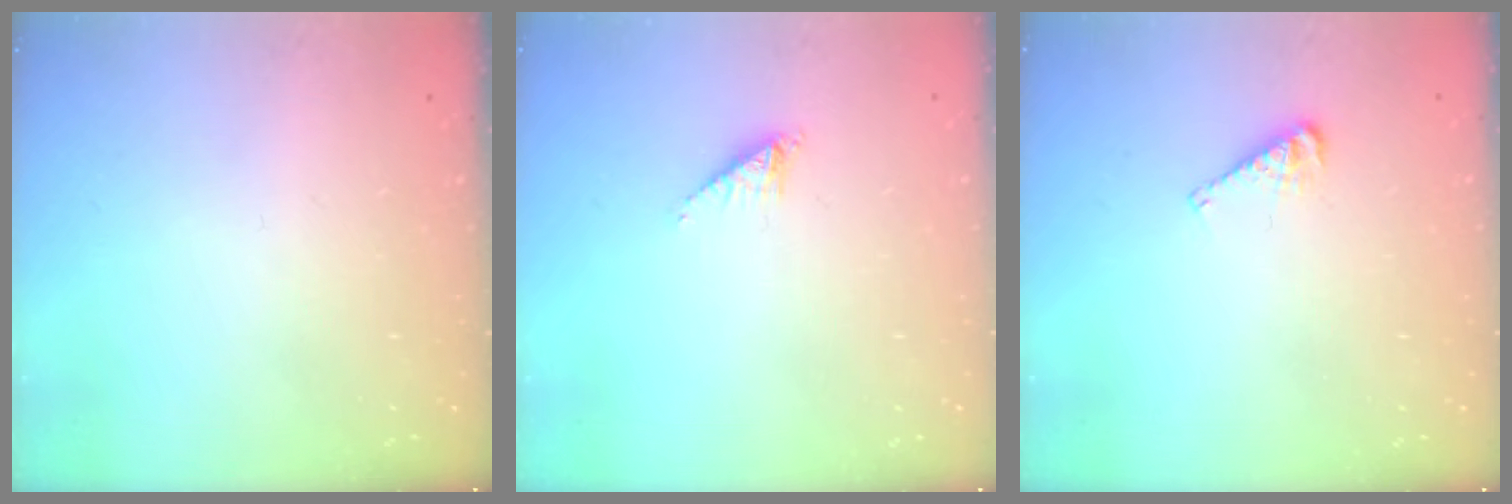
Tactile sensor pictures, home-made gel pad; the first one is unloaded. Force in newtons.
{"total": 2.2, "press": 2.2, "slide": 0.3}
{"total": 5.1, "press": 5.0, "slide": 0.4}